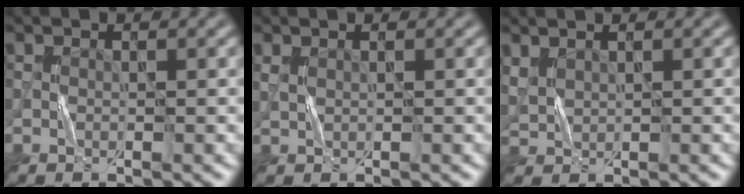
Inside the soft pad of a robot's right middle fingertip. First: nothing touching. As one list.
[{"total": 0.6, "force": [0.4, 0.2, 0.3], "torque": [-0.012, -0.002, 0.012]}, {"total": 1.7, "force": [1.2, 0.8, 0.9], "torque": [-0.026, 0.003, 0.033]}]